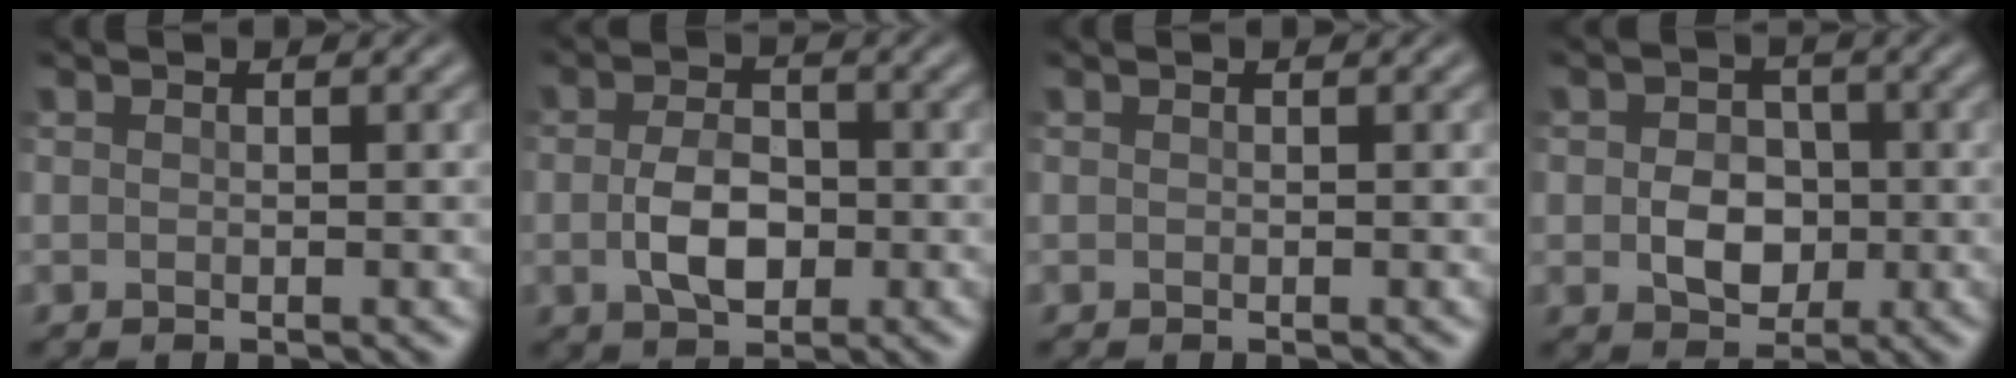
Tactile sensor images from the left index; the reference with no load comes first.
{"total": 4.0, "force": [-0.7, 2.5, 3.1], "torque": [-0.064, -0.001, -0.014]}
{"total": 0.0}
{"total": 3.9, "force": [-0.5, 3.1, 2.3], "torque": [-0.037, -0.004, -0.011]}